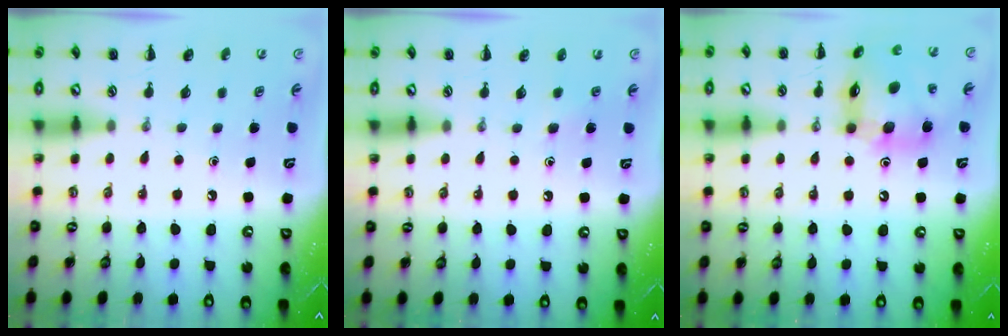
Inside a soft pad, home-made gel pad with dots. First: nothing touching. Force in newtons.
{"total": 2.9, "press": 2.6, "slide": 1.3}
{"total": 13.7, "press": 13.2, "slide": 3.8}